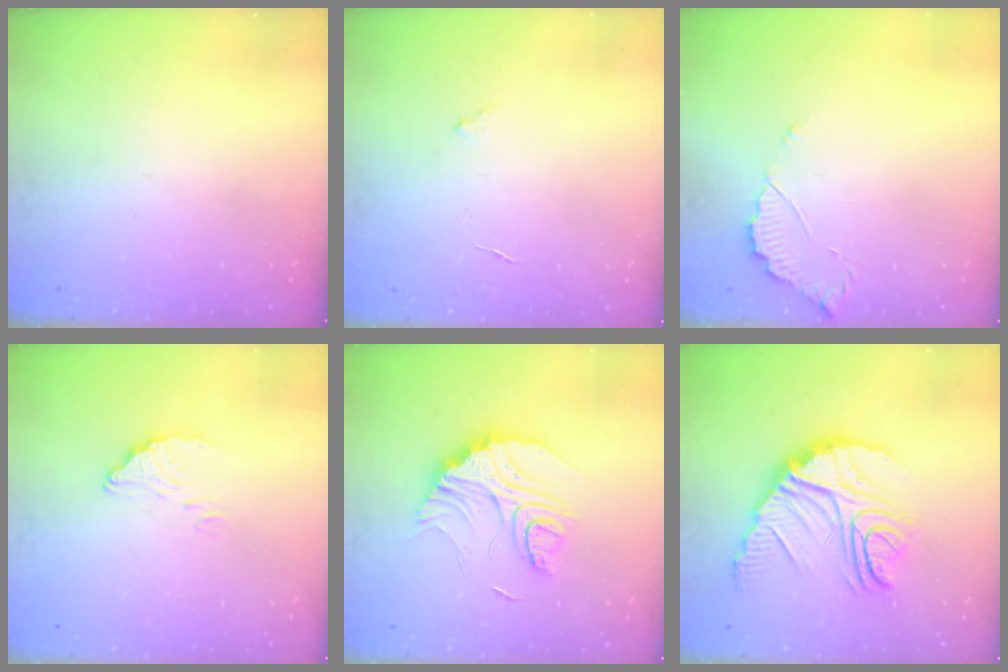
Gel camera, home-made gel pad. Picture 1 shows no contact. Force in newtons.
{"total": 3.0, "press": 3.0, "slide": 0.3}
{"total": 3.9, "press": 3.8, "slide": 0.3}
{"total": 3.9, "press": 3.9, "slide": 0.2}
{"total": 13.4, "press": 13.3, "slide": 0.9}
{"total": 17.2, "press": 17.1, "slide": 1.5}